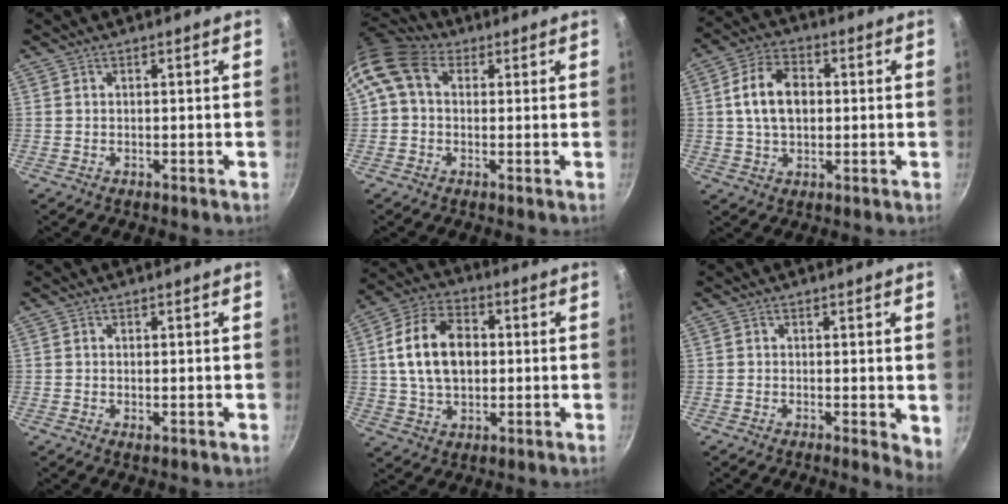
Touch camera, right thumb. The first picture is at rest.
{"total": 10.6, "force": [2.4, 8.0, 6.5], "torque": [-0.123, 0.019, 0.025]}
{"total": 10.6, "force": [1.2, 7.2, 7.7], "torque": [-0.120, 0.018, 0.013]}
{"total": 0.9, "force": [-0.1, 0.3, 0.8], "torque": [-0.014, -0.002, -0.002]}
{"total": 14.6, "force": [1.5, 9.9, 10.6], "torque": [-0.169, 0.015, 0.017]}
{"total": 3.6, "force": [-0.2, 1.3, 3.3], "torque": [-0.040, -0.011, -0.003]}